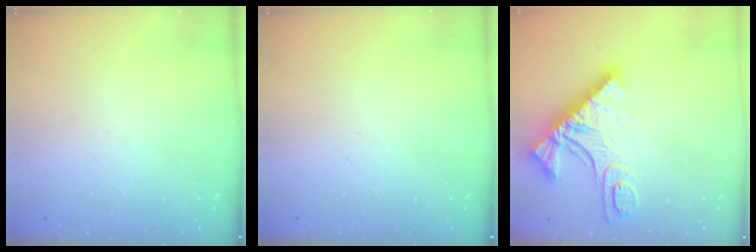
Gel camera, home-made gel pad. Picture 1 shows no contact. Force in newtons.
{"total": 0.0}
{"total": 13.7, "press": 13.7, "slide": 1.4}